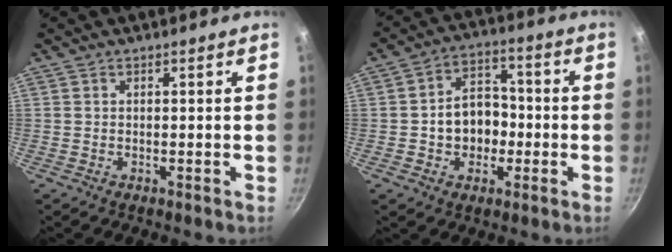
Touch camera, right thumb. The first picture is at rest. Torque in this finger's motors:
{"motor_torque": [-0.29, 0.55, 0.06, 0.10, 0.06]}